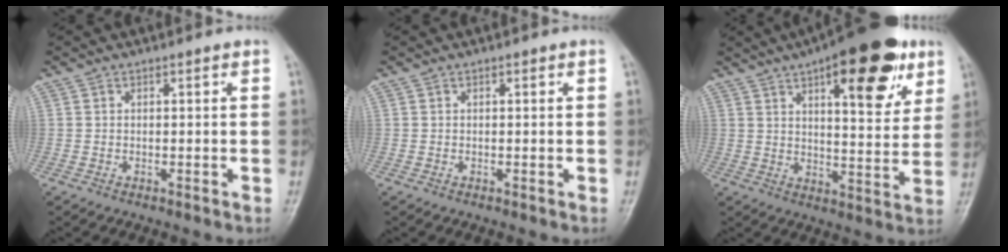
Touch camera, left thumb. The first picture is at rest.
{"total": 0.0}
{"total": 19.7, "force": [10.0, 7.4, 15.3], "torque": [-0.177, -0.032, 0.141]}